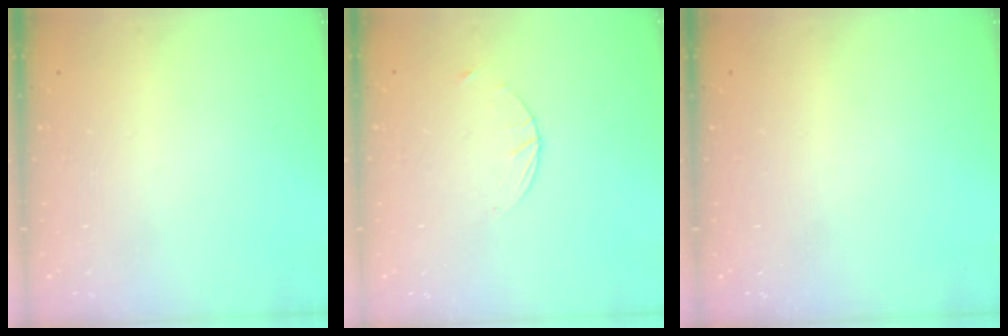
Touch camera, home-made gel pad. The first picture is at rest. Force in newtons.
{"total": 1.7, "press": 1.7, "slide": 0.3}
{"total": 0.0}